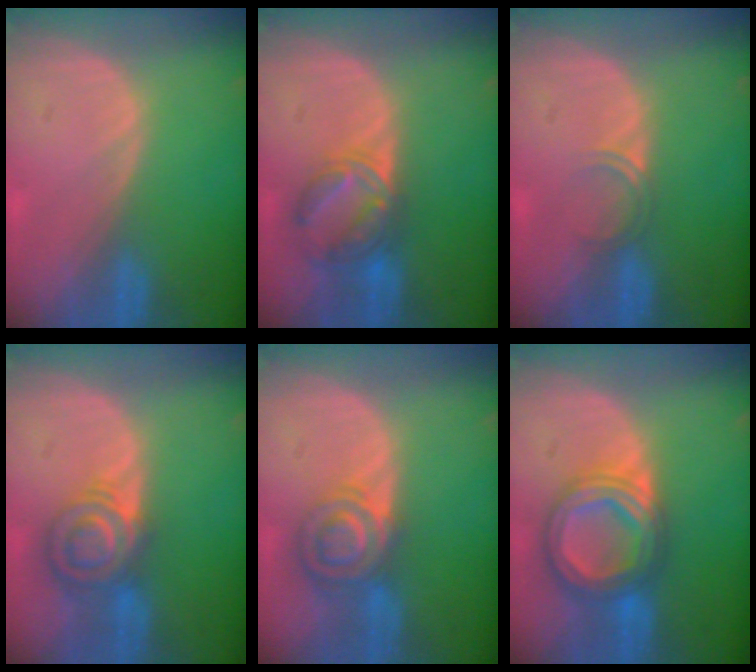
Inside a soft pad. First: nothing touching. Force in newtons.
{"total": 6.8, "press": 6.3, "slide": 2.4}
{"total": 1.8, "press": 1.5, "slide": 1.1}
{"total": 6.9, "press": 6.4, "slide": 2.5}
{"total": 7.3, "press": 6.1, "slide": 4.0}
{"total": 8.6, "press": 8.6, "slide": 0.7}